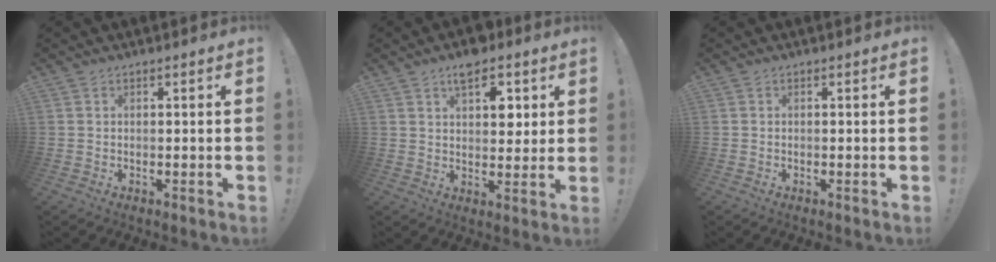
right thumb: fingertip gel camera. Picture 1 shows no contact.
{"total": 10.2, "force": [5.3, 6.1, 6.2], "torque": [-0.072, -0.024, 0.091]}
{"total": 0.0}